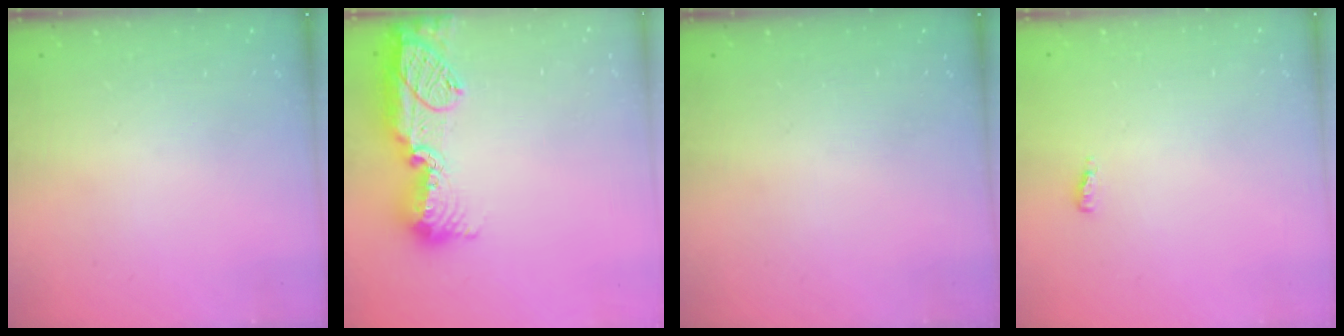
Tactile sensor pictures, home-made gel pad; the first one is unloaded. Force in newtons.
{"total": 17.2, "press": 16.2, "slide": 5.8}
{"total": 0.0}
{"total": 3.7, "press": 3.6, "slide": 1.0}